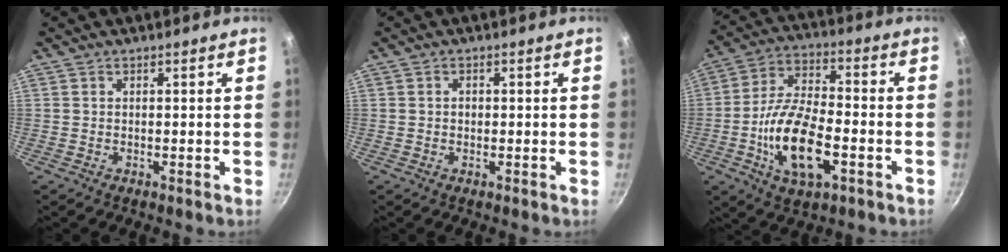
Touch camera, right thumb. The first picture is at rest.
{"total": 0.9, "force": [0.0, 0.8, 0.4], "torque": [-0.006, 0.004, 0.000]}
{"total": 13.6, "force": [-3.9, 6.4, 11.3], "torque": [-0.201, 0.021, -0.069]}